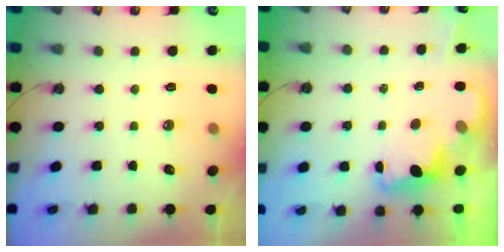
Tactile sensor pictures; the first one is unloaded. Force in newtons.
{"total": 2.4, "press": 2.4, "slide": 0.5}